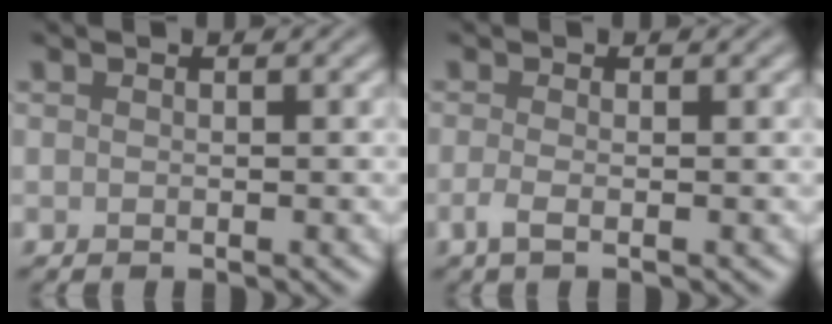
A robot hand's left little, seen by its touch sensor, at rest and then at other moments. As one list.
[{"total": 1.5, "force": [-0.5, 0.4, 1.3], "torque": [-0.028, -0.006, -0.013]}]